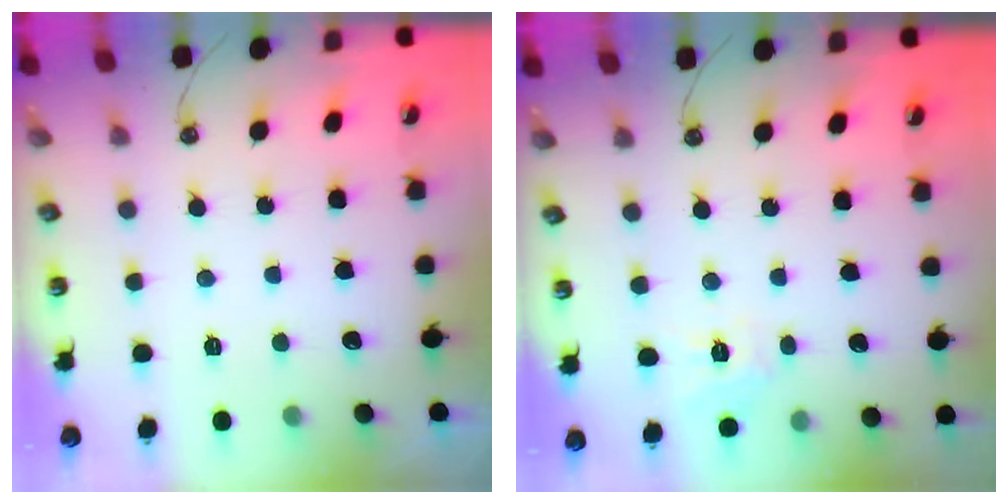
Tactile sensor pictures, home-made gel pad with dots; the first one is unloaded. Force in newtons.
{"total": 6.5, "press": 6.4, "slide": 0.5}